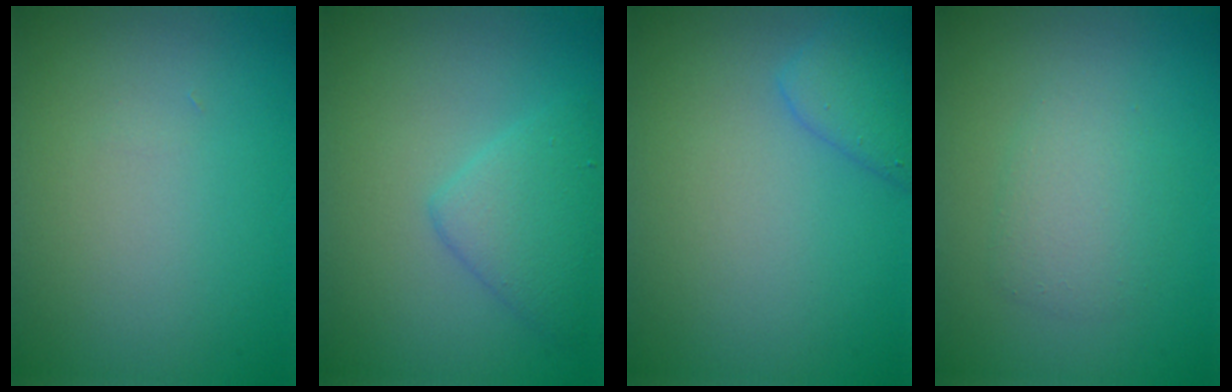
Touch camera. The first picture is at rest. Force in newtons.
{"total": 3.3, "press": 3.3, "slide": 0.2}
{"total": 2.7, "press": 2.7, "slide": 0.2}
{"total": 2.4, "press": 2.4, "slide": 0.1}